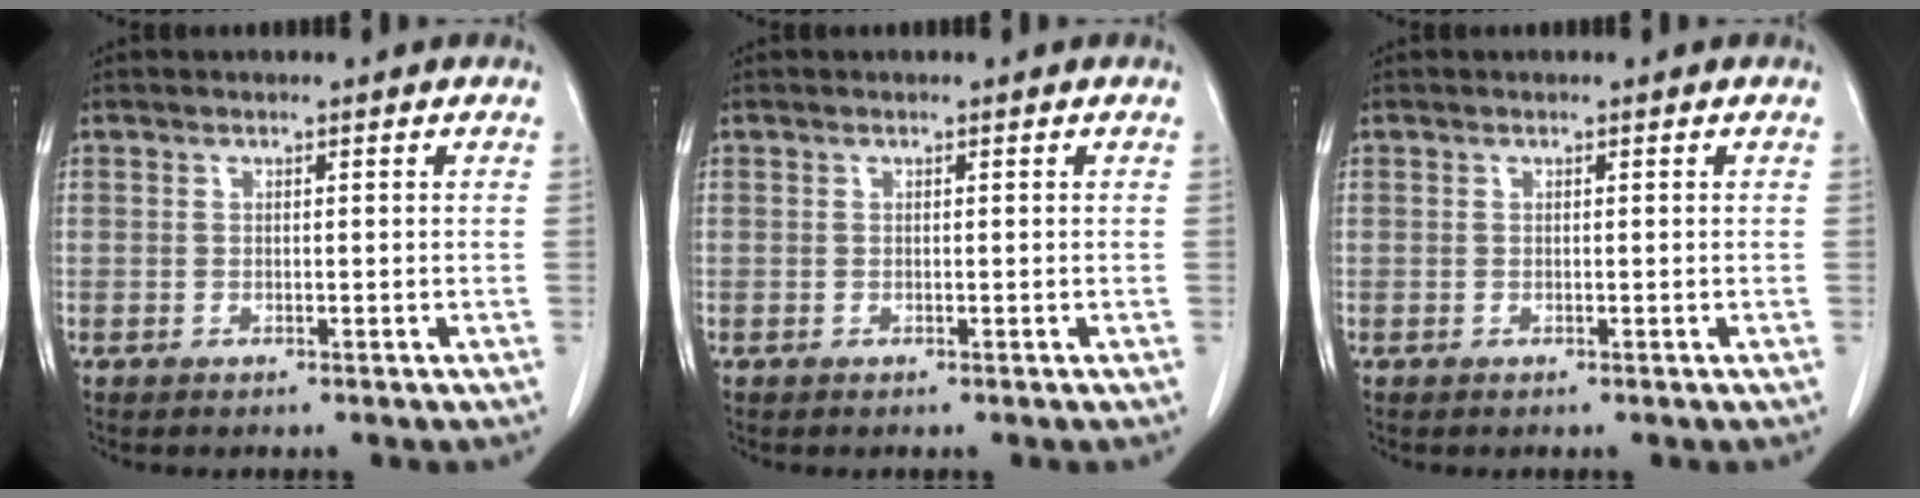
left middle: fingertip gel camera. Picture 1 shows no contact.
{"total": 0.0}
{"total": 0.0}